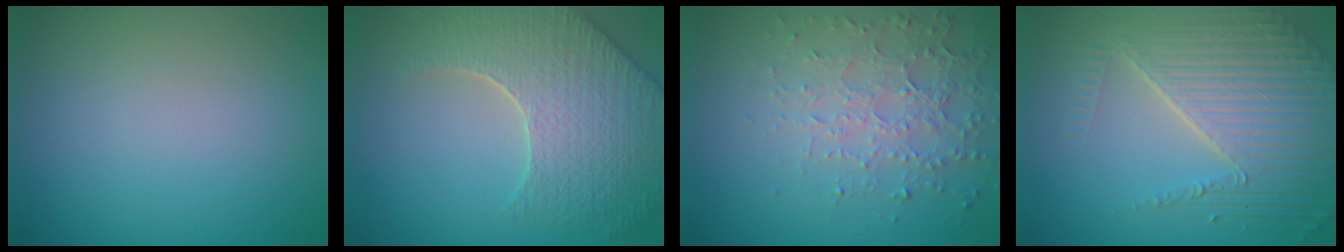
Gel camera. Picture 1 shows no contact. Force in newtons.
{"total": 8.0, "press": 5.9, "slide": 5.4}
{"total": 4.5, "press": 3.3, "slide": 3.1}
{"total": 7.8, "press": 5.4, "slide": 5.6}